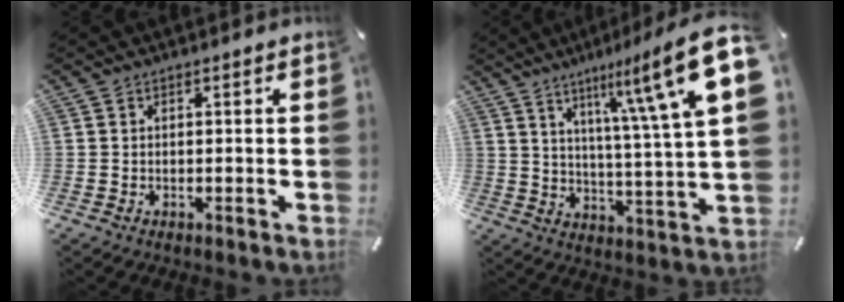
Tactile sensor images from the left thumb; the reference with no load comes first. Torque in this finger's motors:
{"motor_torque": [2.19, 2.81, 1.46, -1.30, 0.20]}